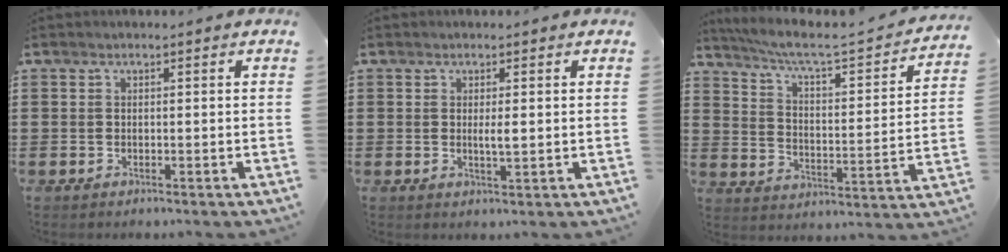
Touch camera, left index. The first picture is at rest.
{"total": 2.0, "force": [0.2, 0.3, 2.0], "torque": [-0.039, -0.003, 0.003]}
{"total": 4.8, "force": [3.8, 0.2, 2.9], "torque": [-0.075, -0.032, 0.054]}